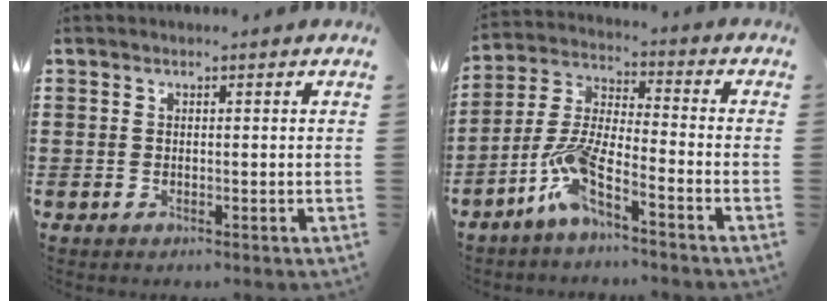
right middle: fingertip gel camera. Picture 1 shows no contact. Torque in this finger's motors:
{"motor_torque": [2.14, 0.00, 0.43, 0.21]}